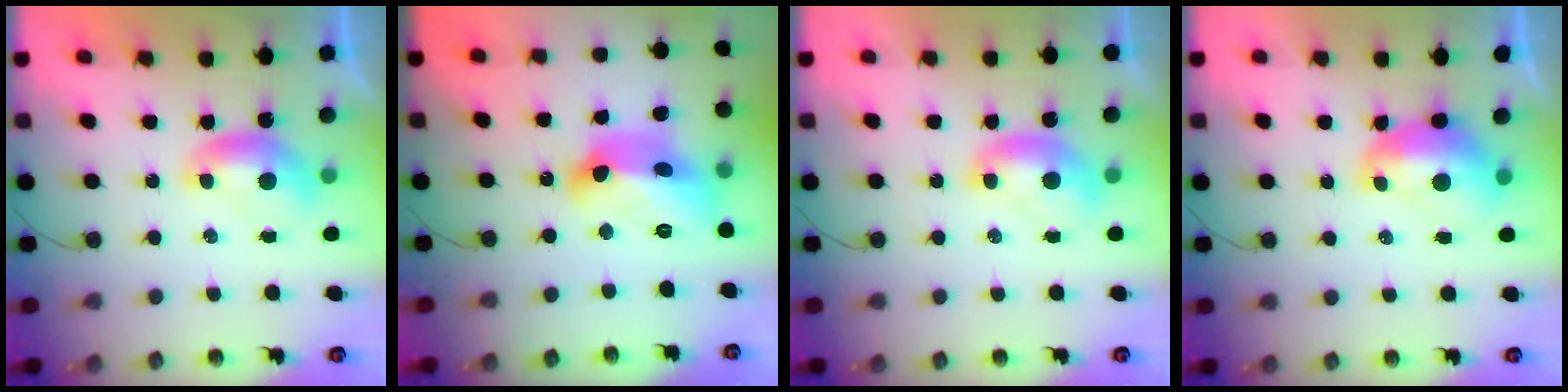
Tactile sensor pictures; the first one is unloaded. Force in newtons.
{"total": 13.1, "press": 13.0, "slide": 1.5}
{"total": 1.7, "press": 1.6, "slide": 0.1}
{"total": 2.5, "press": 2.4, "slide": 0.8}